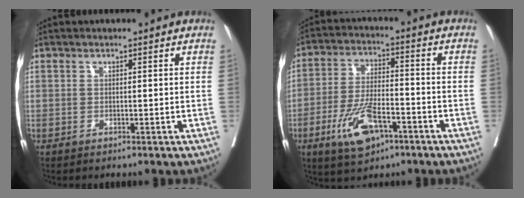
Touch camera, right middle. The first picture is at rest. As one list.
[{"total": 10.1, "force": [-5.0, 3.7, 8.0], "torque": [-0.163, -0.005, -0.087]}]